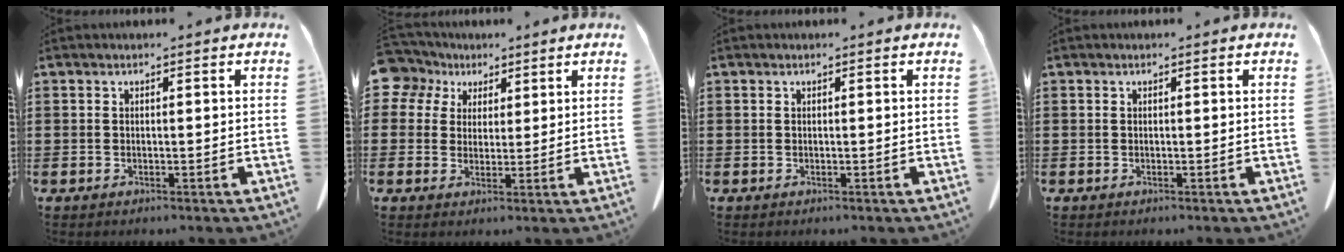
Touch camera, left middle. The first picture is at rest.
{"total": 5.9, "force": [3.3, 4.6, 1.5], "torque": [-0.051, 0.002, 0.062]}
{"total": 0.0}
{"total": 0.0}